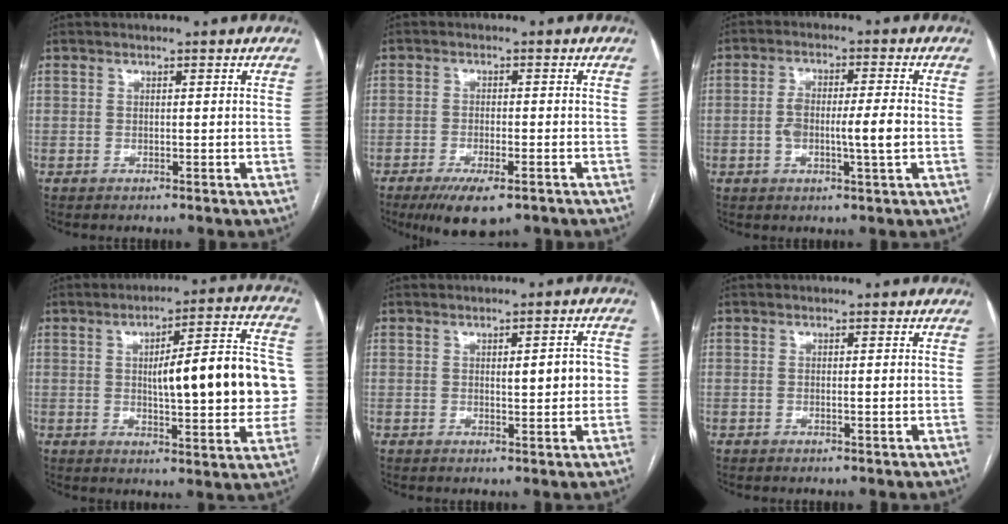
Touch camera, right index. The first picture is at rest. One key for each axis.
{"total": 7.4, "fx": -4.9, "fy": 2.0, "fz": 5.3, "tx": -0.087, "ty": -0.014, "tz": -0.075}
{"total": 6.7, "fx": -1.0, "fy": 0.9, "fz": 6.5, "tx": -0.126, "ty": 0.007, "tz": -0.019}
{"total": 17.5, "fx": 0.7, "fy": 3.9, "fz": 17.1, "tx": -0.220, "ty": 0.033, "tz": 0.015}
{"total": 4.5, "fx": 0.2, "fy": 1.3, "fz": 4.3, "tx": -0.055, "ty": 0.008, "tz": 0.005}
{"total": 0.5, "fx": -0.1, "fy": 0.0, "fz": 0.5, "tx": -0.009, "ty": 0.001, "tz": -0.002}